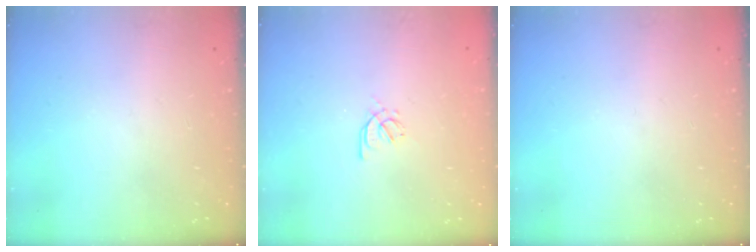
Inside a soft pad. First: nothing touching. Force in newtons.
{"total": 2.4, "press": 2.3, "slide": 0.6}
{"total": 0.0}